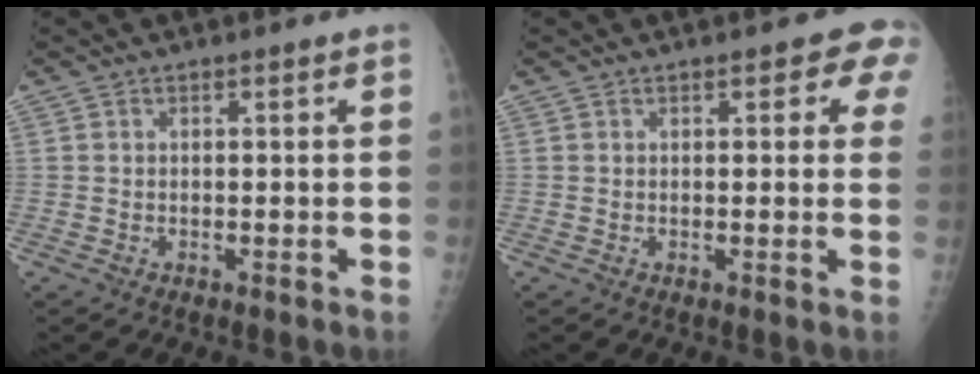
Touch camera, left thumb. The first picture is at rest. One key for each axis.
{"total": 4.6, "fx": 2.2, "fy": 2.2, "fz": 3.4, "tx": -0.005, "ty": -0.002, "tz": 0.014}